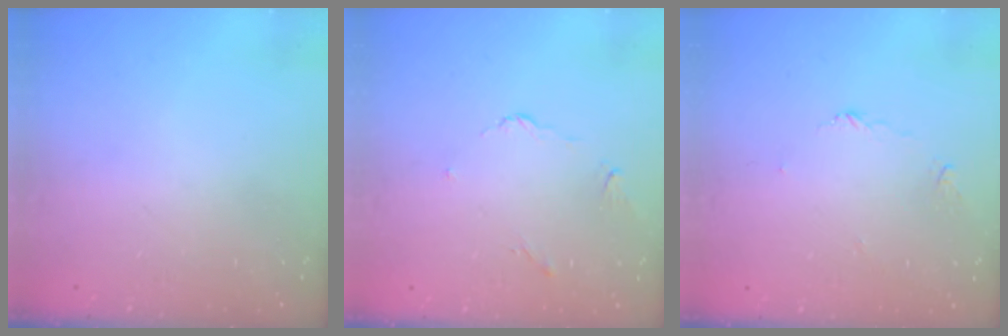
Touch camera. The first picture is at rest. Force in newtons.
{"total": 2.9, "press": 2.8, "slide": 0.6}
{"total": 3.4, "press": 3.4, "slide": 0.5}